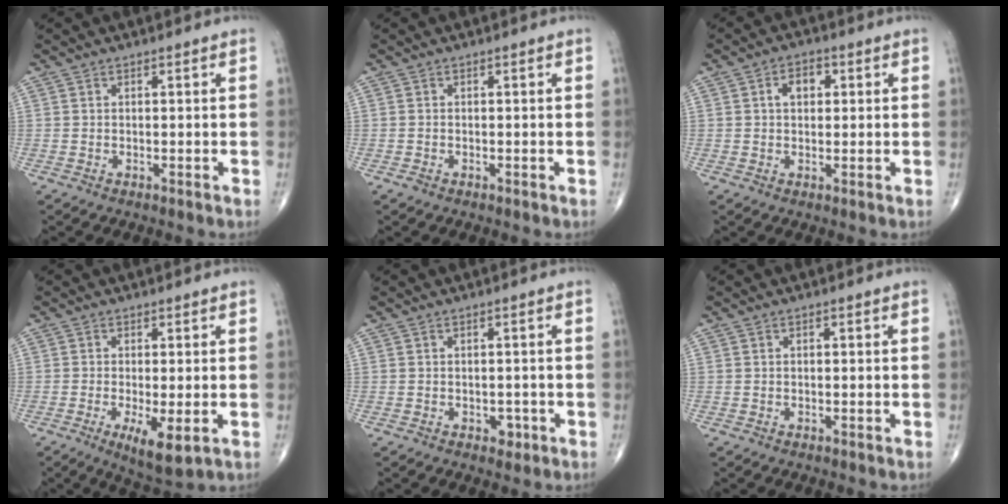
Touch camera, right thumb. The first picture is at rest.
{"total": 0.6, "force": [-0.4, 0.3, 0.2], "torque": [-0.005, -0.001, -0.010]}
{"total": 4.1, "force": [1.0, 2.8, 2.9], "torque": [-0.035, 0.008, 0.012]}
{"total": 6.8, "force": [-2.1, 1.9, 6.2], "torque": [-0.106, -0.020, -0.030]}
{"total": 1.7, "force": [-0.8, 1.2, 0.9], "torque": [-0.002, 0.002, -0.008]}
{"total": 0.0}